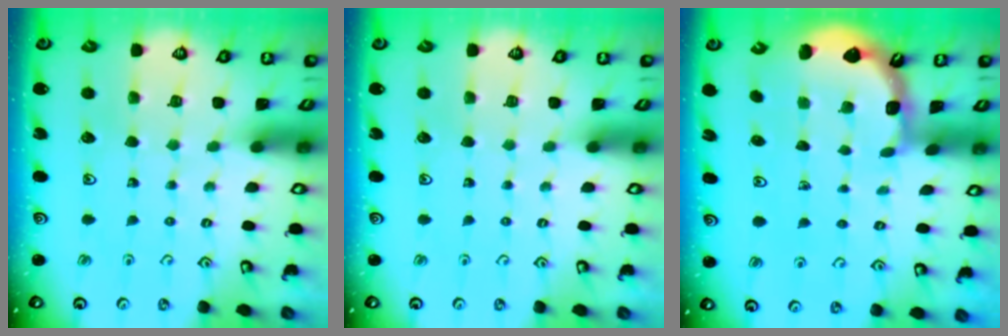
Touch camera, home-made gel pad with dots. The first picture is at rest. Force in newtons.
{"total": 0.0}
{"total": 1.9, "press": 1.9, "slide": 0.2}